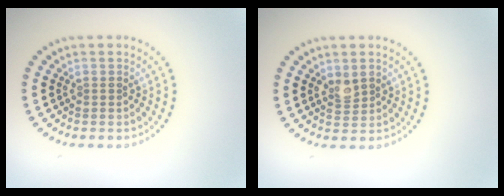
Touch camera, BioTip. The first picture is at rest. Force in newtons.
{"total": 1.6, "press": 1.5, "slide": 0.3}